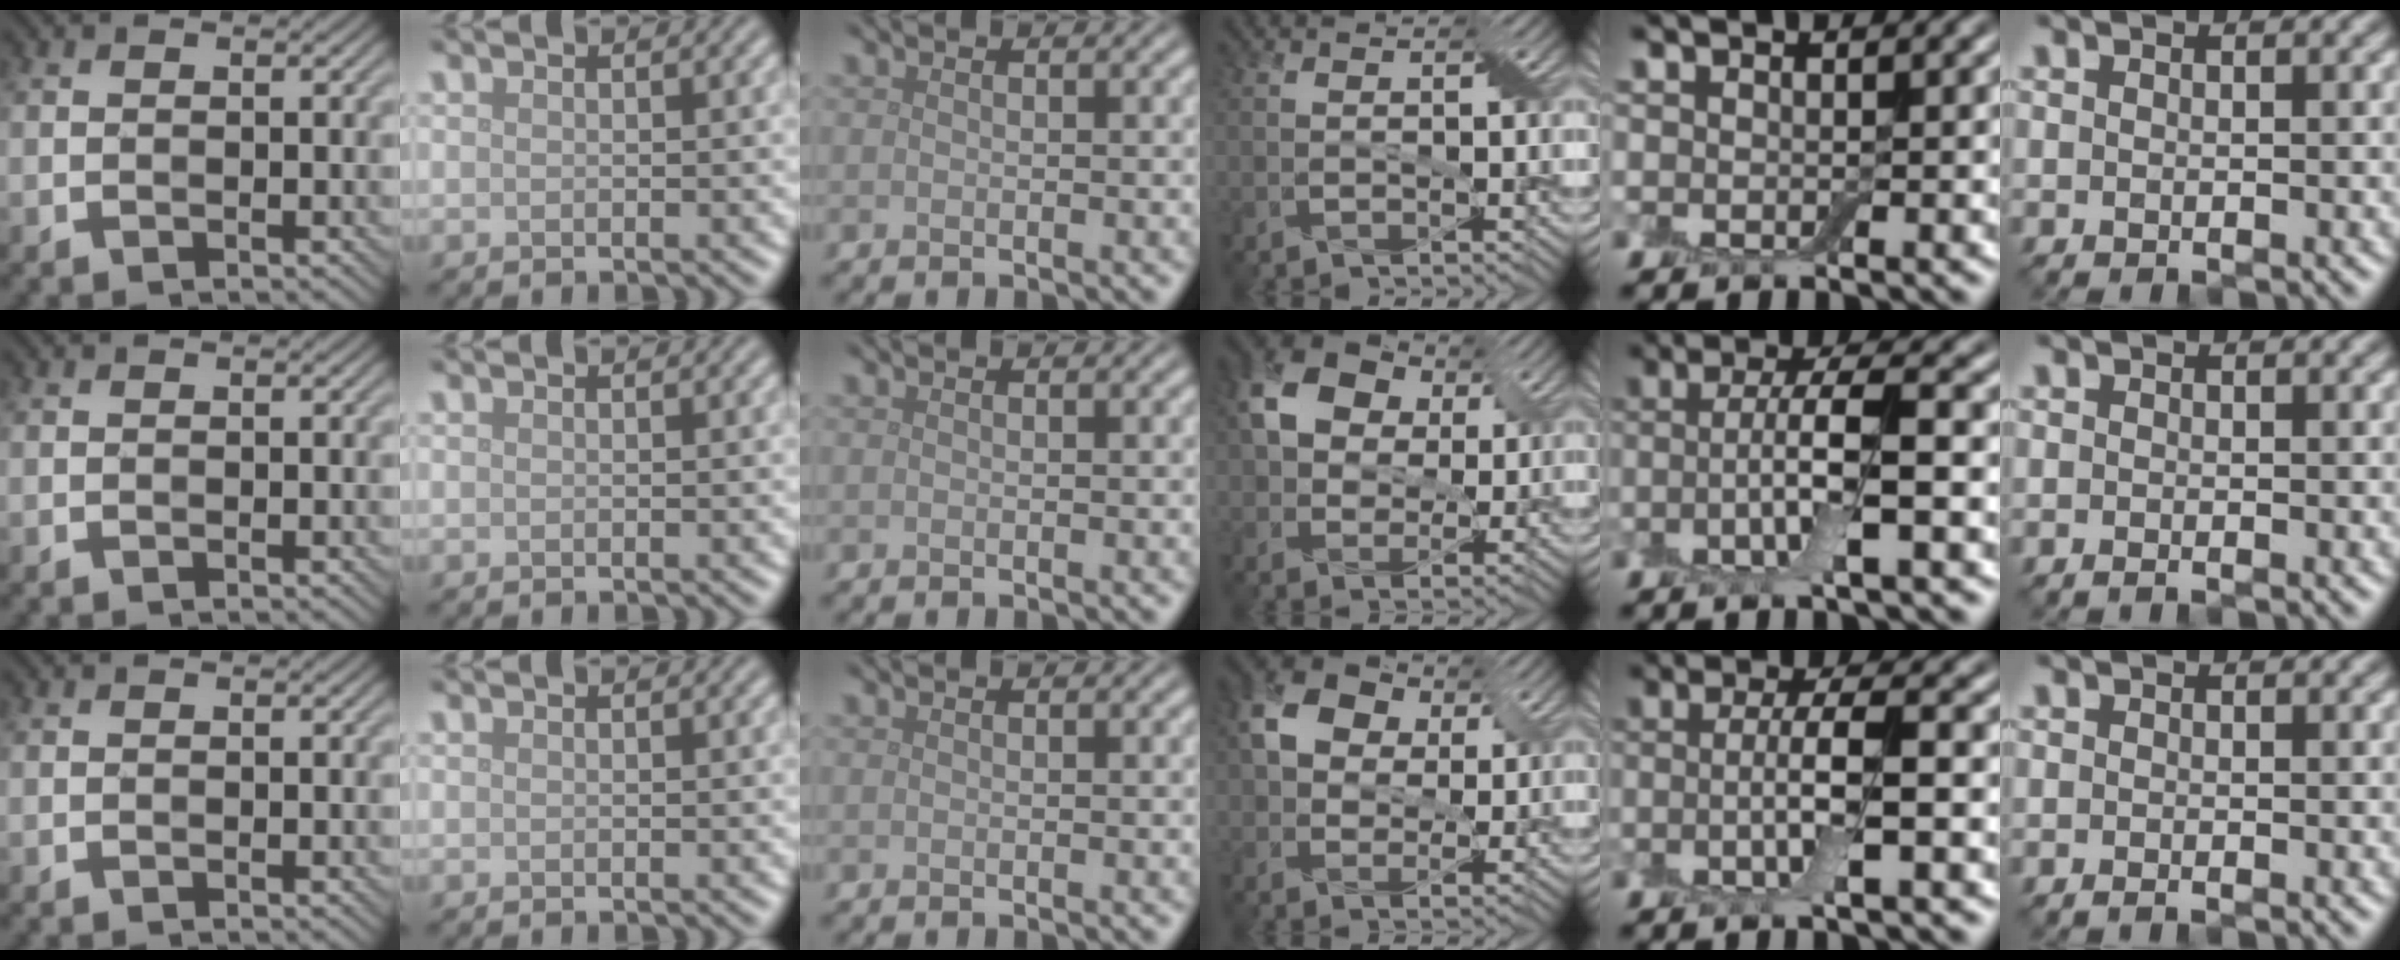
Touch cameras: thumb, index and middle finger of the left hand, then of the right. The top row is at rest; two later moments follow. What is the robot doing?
{"motion": "wipe", "object": "dish"}